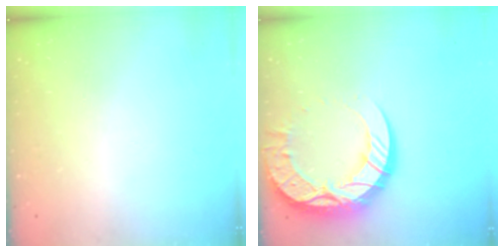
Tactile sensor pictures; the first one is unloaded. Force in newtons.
{"total": 21.4, "press": 21.3, "slide": 1.8}